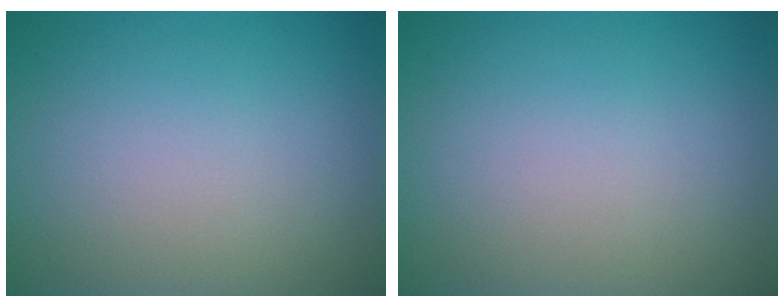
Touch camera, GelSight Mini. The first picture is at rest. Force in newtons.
{"total": 0.0}